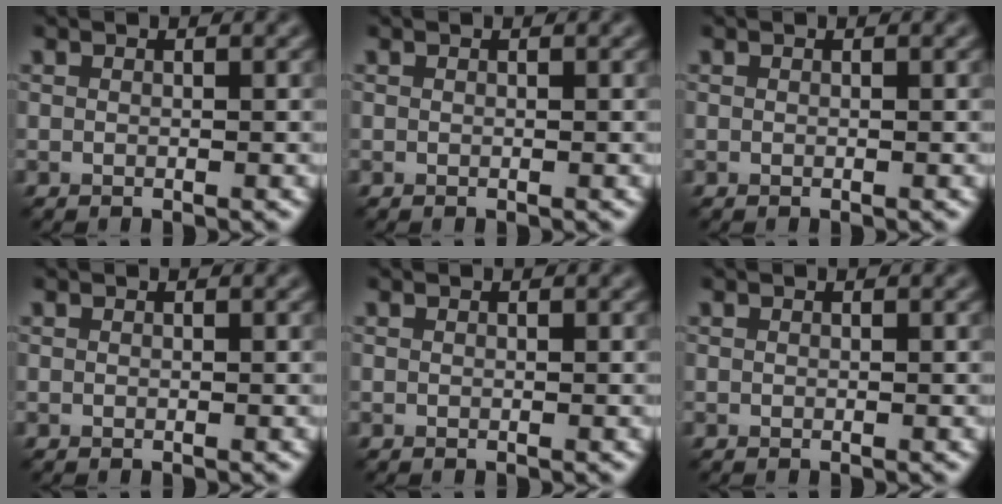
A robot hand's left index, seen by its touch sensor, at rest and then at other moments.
{"total": 0.0}
{"total": 0.0}
{"total": 0.0}
{"total": 0.0}
{"total": 0.0}